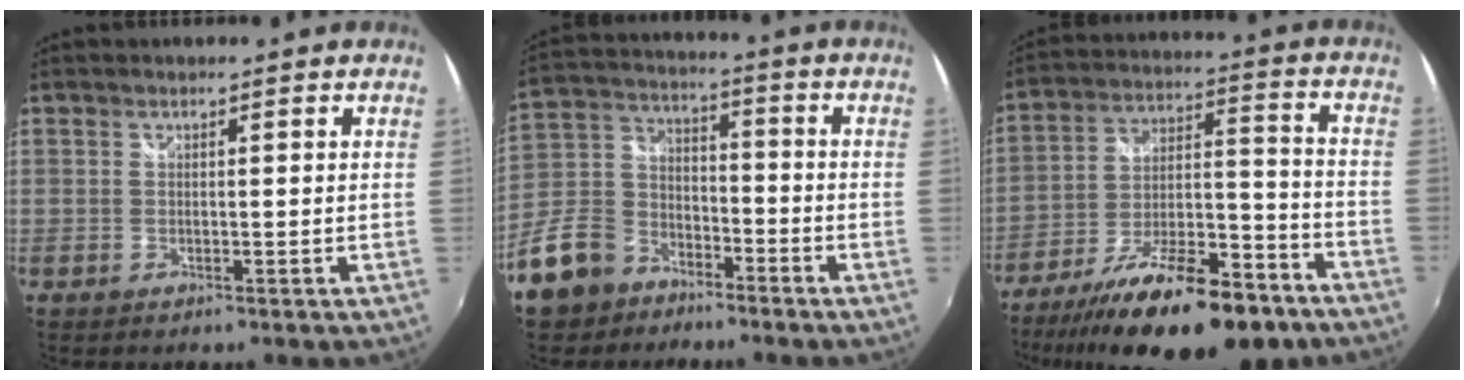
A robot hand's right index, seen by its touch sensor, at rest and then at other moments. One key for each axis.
{"total": 16.4, "fx": -10.6, "fy": 10.8, "fz": 6.2, "tx": -0.178, "ty": 0.031, "tz": -0.182}
{"total": 24.9, "fx": -17.6, "fy": 8.3, "fz": 15.5, "tx": -0.274, "ty": -0.021, "tz": -0.263}